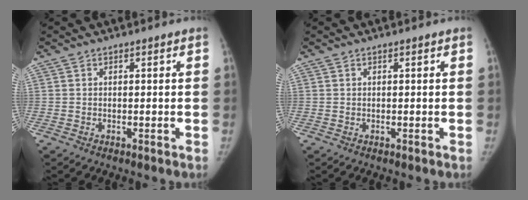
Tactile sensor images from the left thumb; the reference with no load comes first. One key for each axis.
{"total": 0.0}